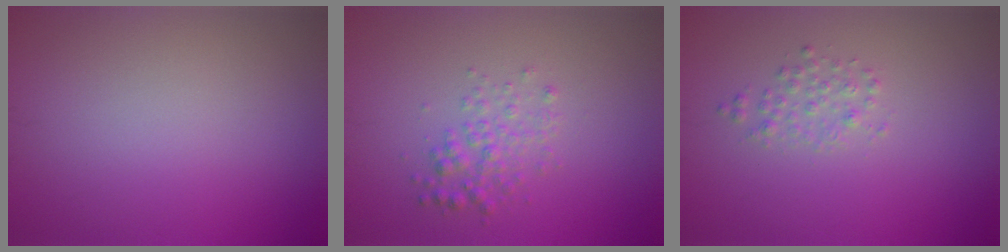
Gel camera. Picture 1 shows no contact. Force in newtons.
{"total": 2.2, "press": 2.2, "slide": 0.0}
{"total": 1.4, "press": 1.4, "slide": 0.0}